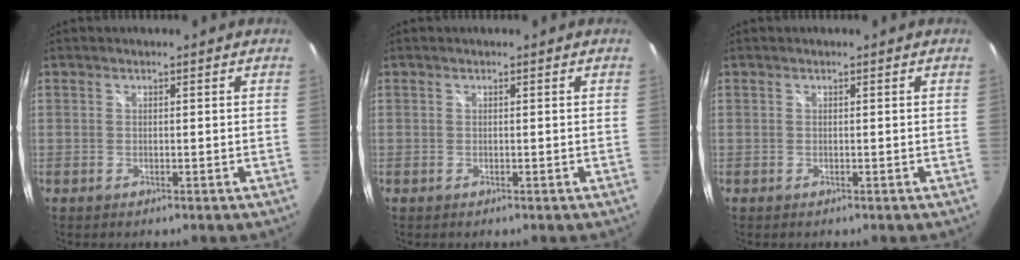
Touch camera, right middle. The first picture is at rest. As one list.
[{"total": 0.0}, {"total": 0.0}]